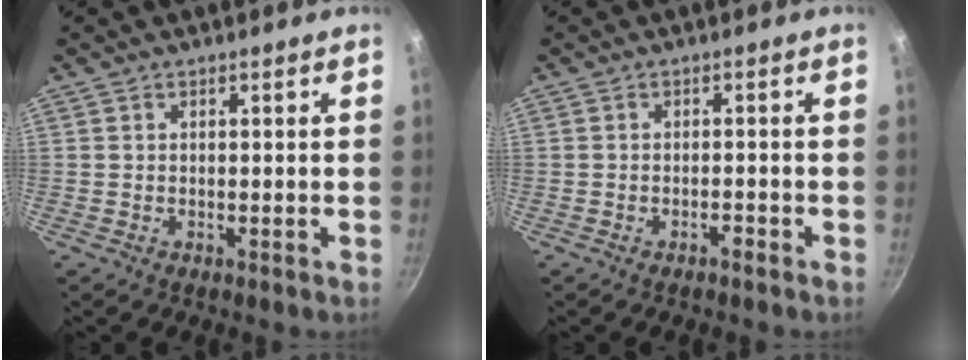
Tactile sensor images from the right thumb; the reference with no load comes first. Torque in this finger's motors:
{"motor_torque": [-0.32, 0.31, 0.03, -0.06, -0.02]}